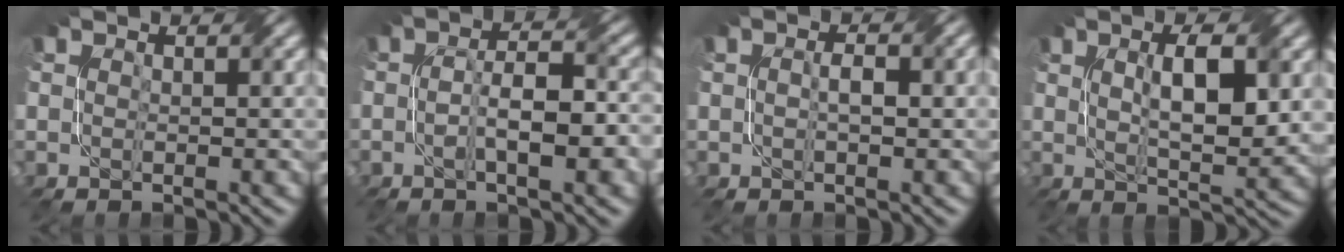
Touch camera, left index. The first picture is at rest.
{"total": 5.8, "force": [-1.2, 1.7, 5.4], "torque": [-0.092, 0.006, -0.020]}
{"total": 1.9, "force": [-0.1, 0.6, 1.8], "torque": [-0.032, 0.004, -0.001]}
{"total": 6.5, "force": [1.3, 1.7, 6.2], "torque": [-0.097, 0.001, 0.022]}